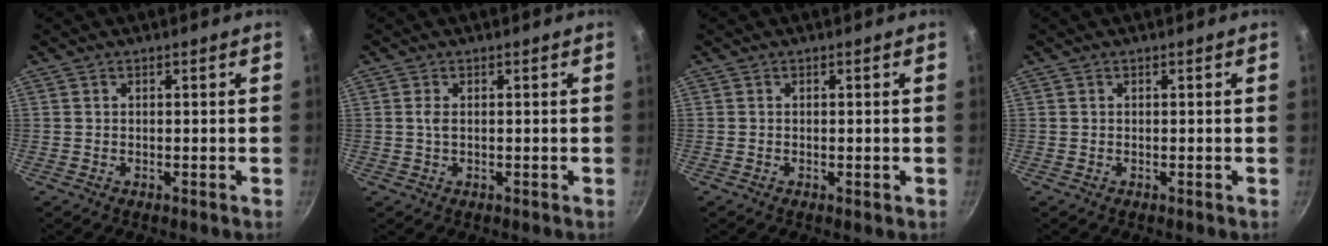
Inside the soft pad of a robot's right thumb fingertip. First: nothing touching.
{"total": 1.2, "force": [0.1, 0.5, 1.1], "torque": [-0.024, 0.000, 0.002]}
{"total": 0.7, "force": [-0.1, 0.2, 0.6], "torque": [-0.008, 0.000, -0.002]}
{"total": 0.0}